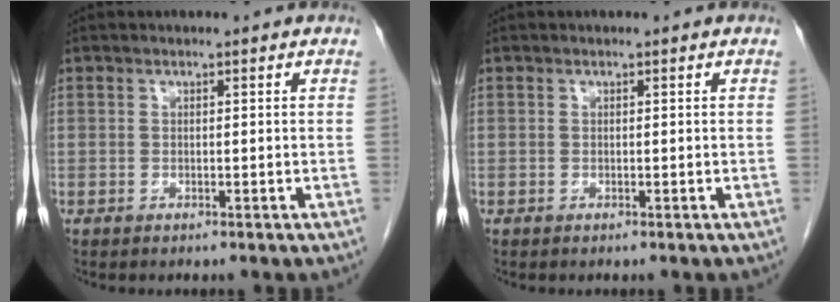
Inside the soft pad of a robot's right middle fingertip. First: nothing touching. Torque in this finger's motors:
{"motor_torque": [-0.04, 0.01, 0.00, 0.00]}